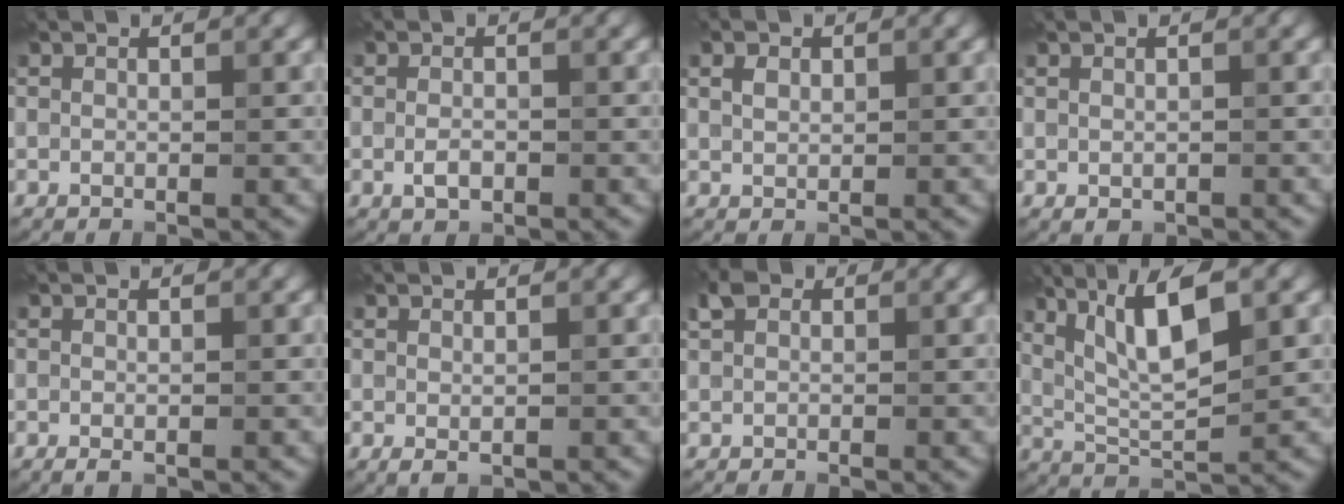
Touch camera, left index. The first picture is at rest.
{"total": 1.6, "force": [-0.5, 0.9, 1.2], "torque": [-0.024, -0.001, -0.011]}
{"total": 1.5, "force": [0.6, 1.1, 0.8], "torque": [-0.015, 0.003, 0.011]}
{"total": 0.6, "force": [0.0, 0.4, 0.5], "torque": [-0.008, -0.001, 0.002]}
{"total": 0.9, "force": [-0.4, 0.2, 0.8], "torque": [-0.013, -0.004, -0.005]}
{"total": 0.9, "force": [0.0, 0.3, 0.8], "torque": [-0.013, -0.001, 0.003]}
{"total": 1.6, "force": [0.5, 1.4, 0.7], "torque": [-0.010, 0.004, 0.002]}
{"total": 7.6, "force": [2.8, 2.1, 6.7], "torque": [-0.123, 0.002, 0.054]}